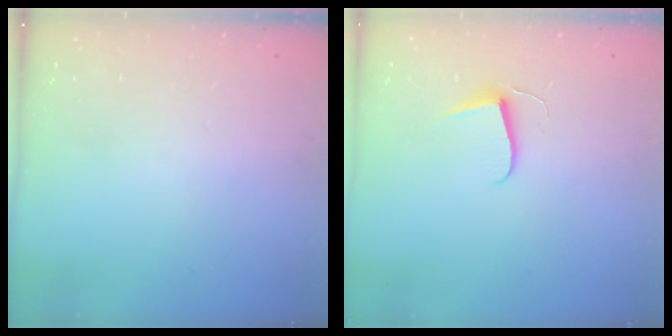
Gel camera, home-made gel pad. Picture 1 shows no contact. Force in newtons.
{"total": 6.2, "press": 6.1, "slide": 0.6}